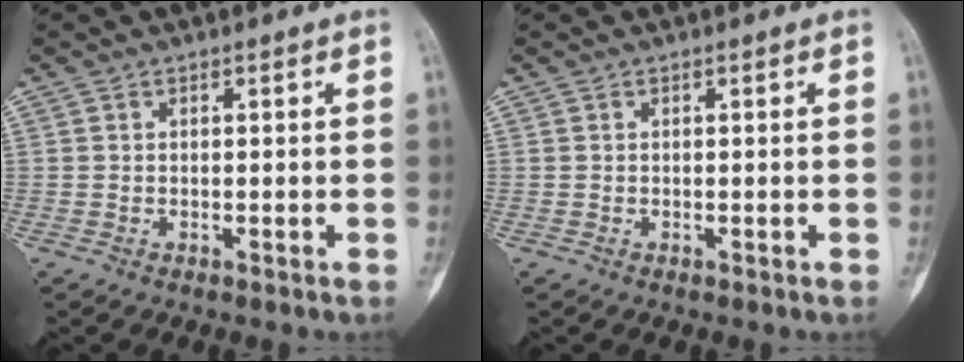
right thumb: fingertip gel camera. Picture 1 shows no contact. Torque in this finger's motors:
{"motor_torque": [0.45, 0.24, -0.03, -0.06, 0.03]}